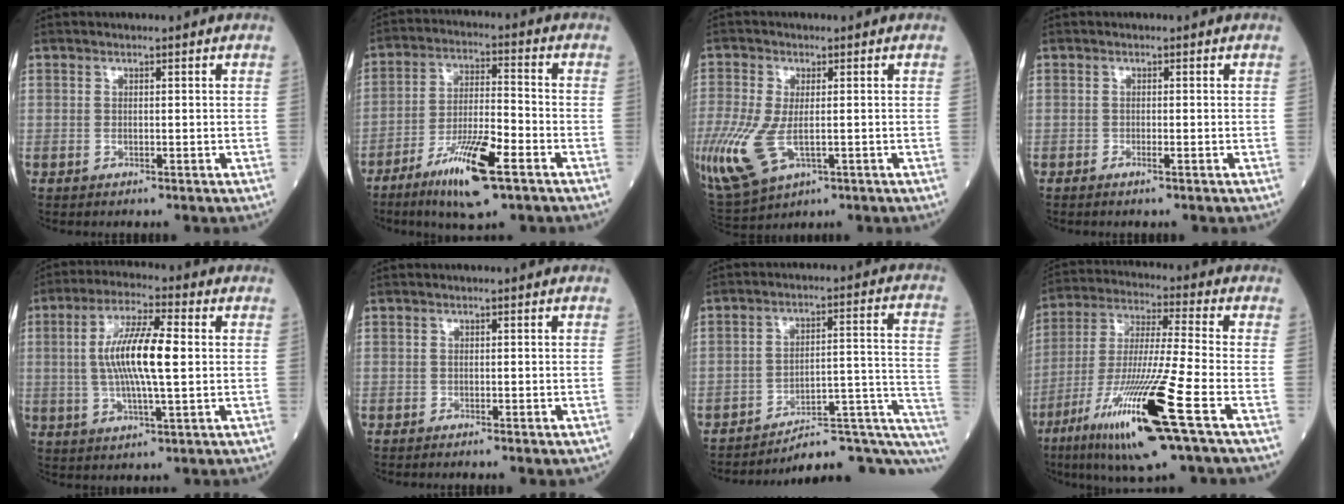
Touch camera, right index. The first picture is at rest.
{"total": 12.4, "force": [-6.8, 1.8, 10.2], "torque": [-0.190, -0.019, -0.119]}
{"total": 16.5, "force": [-4.7, 8.9, 13.0], "torque": [-0.343, -0.035, -0.069]}
{"total": 0.9, "force": [-0.4, 0.0, 0.8], "torque": [-0.014, -0.001, -0.008]}
{"total": 11.4, "force": [0.8, 1.7, 11.3], "torque": [-0.219, 0.007, 0.014]}
{"total": 1.5, "force": [-1.2, 0.1, 0.9], "torque": [-0.010, -0.003, -0.014]}
{"total": 15.8, "force": [-13.2, 2.7, 8.4], "torque": [-0.050, 0.065, -0.170]}
{"total": 19.2, "force": [-8.8, -0.1, 17.1], "torque": [-0.352, -0.042, -0.163]}